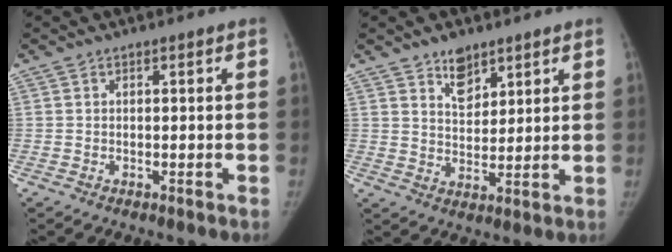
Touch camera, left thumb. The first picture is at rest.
{"total": 6.1, "force": [4.2, 3.4, 2.7], "torque": [-0.019, -0.032, 0.076]}